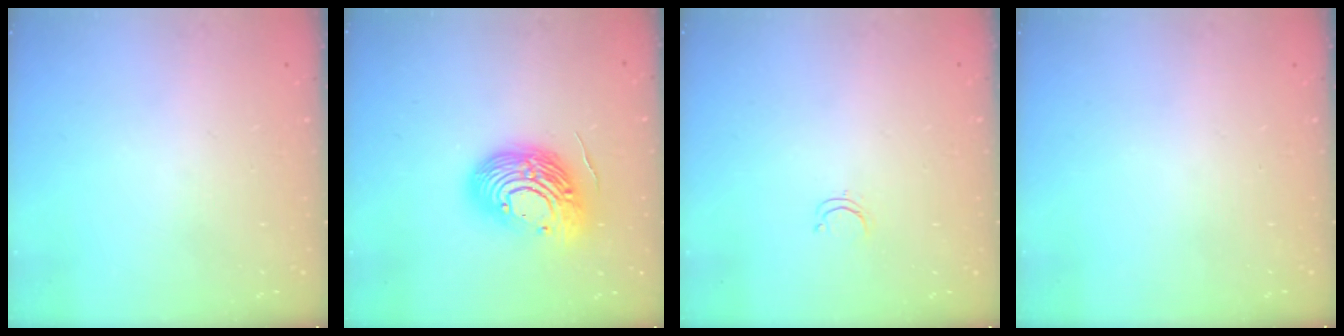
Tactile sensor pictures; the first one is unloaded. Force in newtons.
{"total": 17.3, "press": 17.3, "slide": 1.4}
{"total": 2.4, "press": 2.4, "slide": 0.2}
{"total": 0.0}